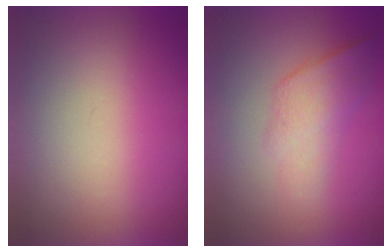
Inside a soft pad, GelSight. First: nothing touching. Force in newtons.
{"total": 2.2}